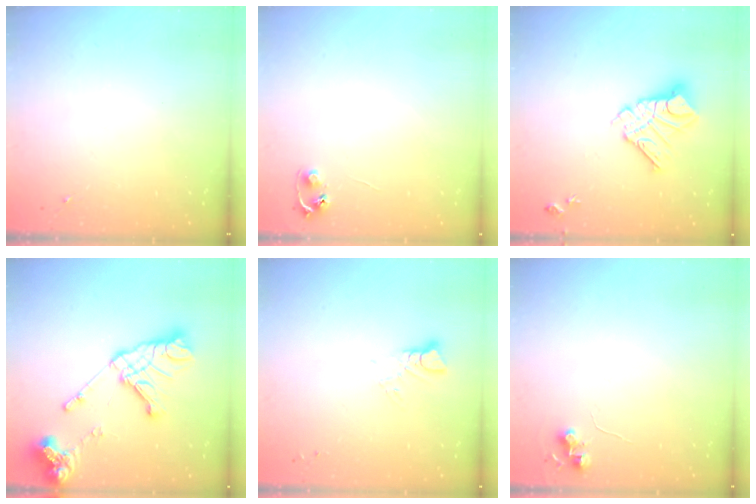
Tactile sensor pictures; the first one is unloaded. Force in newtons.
{"total": 4.8, "press": 4.7, "slide": 0.5}
{"total": 14.1, "press": 14.1, "slide": 1.4}
{"total": 19.2, "press": 19.1, "slide": 2.3}
{"total": 2.9, "press": 2.9, "slide": 0.2}
{"total": 6.0, "press": 5.9, "slide": 0.7}